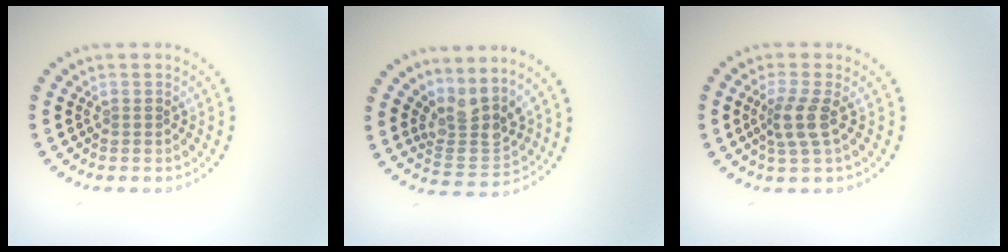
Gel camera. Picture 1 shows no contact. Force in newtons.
{"total": 3.5, "press": 2.6, "slide": 2.3}
{"total": 2.6, "press": 2.0, "slide": 1.7}